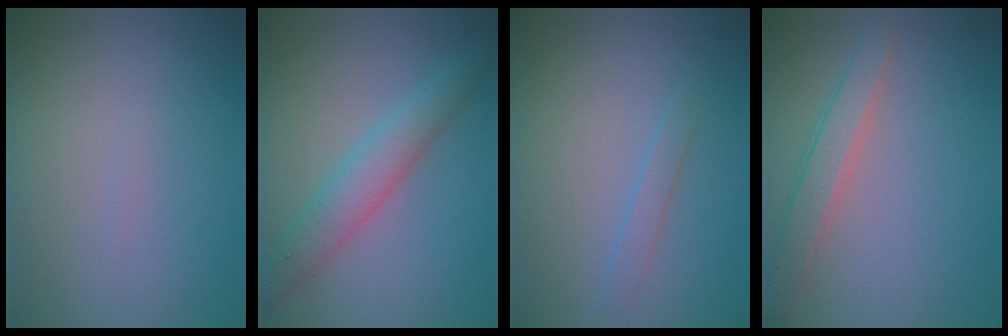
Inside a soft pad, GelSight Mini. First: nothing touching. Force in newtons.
{"total": 3.7, "press": 3.7, "slide": 0.1}
{"total": 1.1, "press": 1.1, "slide": 0.0}
{"total": 2.7, "press": 2.7, "slide": 0.1}